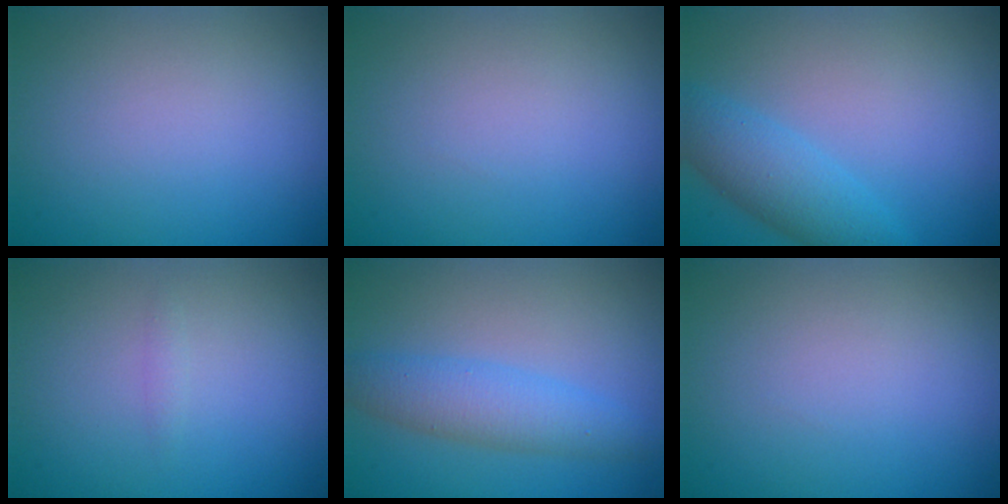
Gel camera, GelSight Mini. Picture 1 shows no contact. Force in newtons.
{"total": 0.0}
{"total": 3.9, "press": 3.9, "slide": 0.1}
{"total": 0.6, "press": 0.6, "slide": 0.0}
{"total": 3.7, "press": 3.7, "slide": 0.1}
{"total": 0.0}